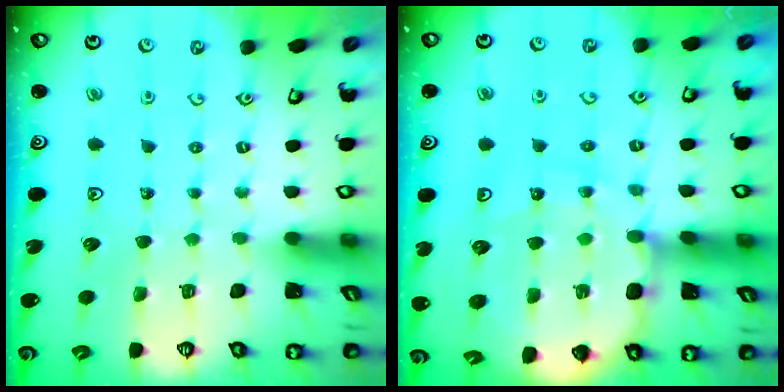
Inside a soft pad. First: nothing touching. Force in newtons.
{"total": 11.7, "press": 11.6, "slide": 1.4}